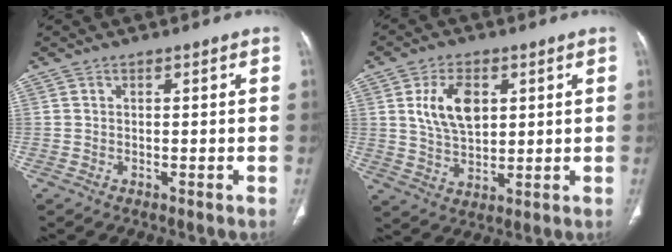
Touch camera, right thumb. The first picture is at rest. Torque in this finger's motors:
{"motor_torque": [-0.40, 2.14, 1.19, 0.01, 0.07]}